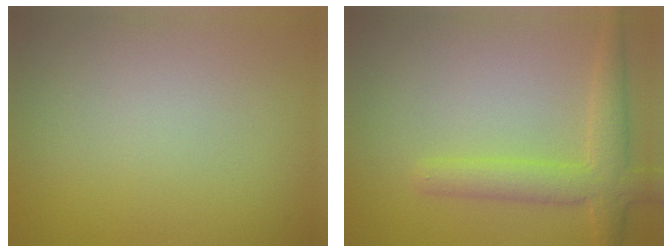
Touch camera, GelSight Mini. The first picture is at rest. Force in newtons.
{"total": 4.1, "press": 4.1, "slide": 0.3}